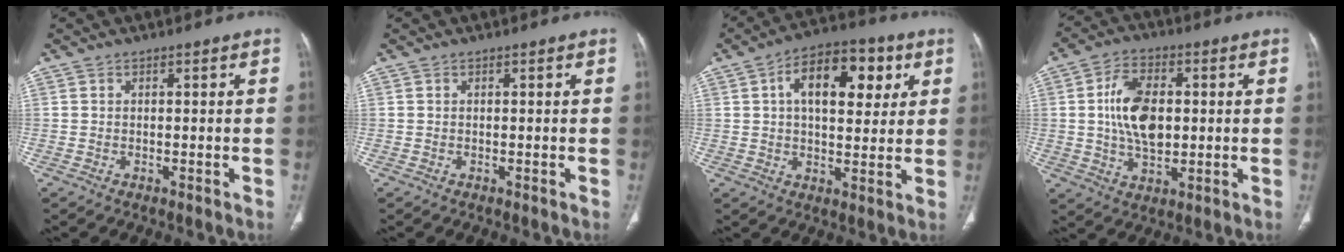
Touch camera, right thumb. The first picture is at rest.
{"total": 0.0}
{"total": 14.8, "force": [4.7, 8.1, 11.5], "torque": [-0.142, 0.007, 0.067]}
{"total": 11.9, "force": [1.0, 7.2, 9.4], "torque": [-0.157, 0.002, 0.021]}